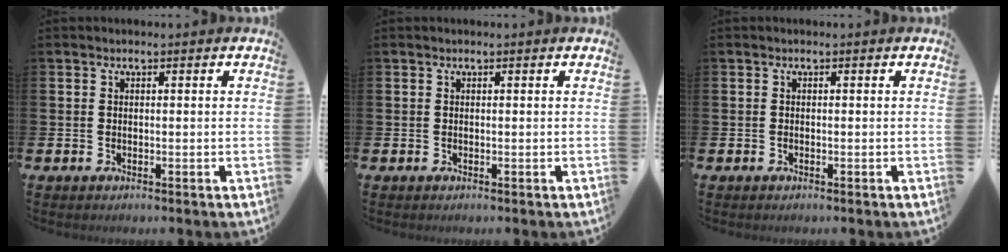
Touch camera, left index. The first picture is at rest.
{"total": 0.0}
{"total": 0.0}